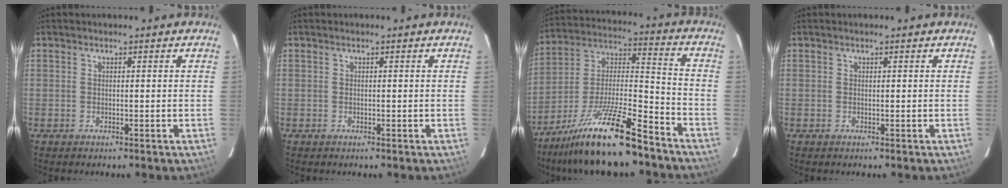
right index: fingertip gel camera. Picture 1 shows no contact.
{"total": 0.0}
{"total": 17.9, "force": [-13.3, 1.6, 11.8], "torque": [-0.239, -0.021, -0.238]}
{"total": 0.0}